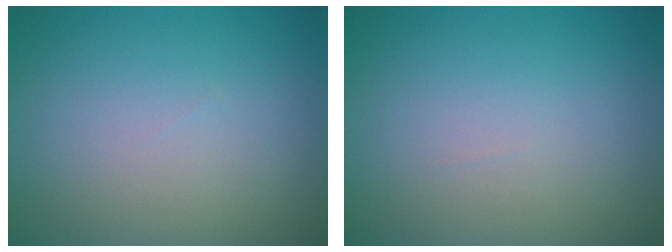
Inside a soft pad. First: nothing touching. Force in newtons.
{"total": 0.0}